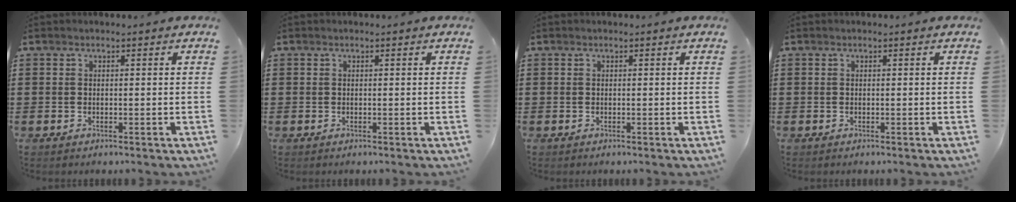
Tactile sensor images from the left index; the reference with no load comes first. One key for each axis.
{"total": 0.0}
{"total": 0.0}
{"total": 0.0}